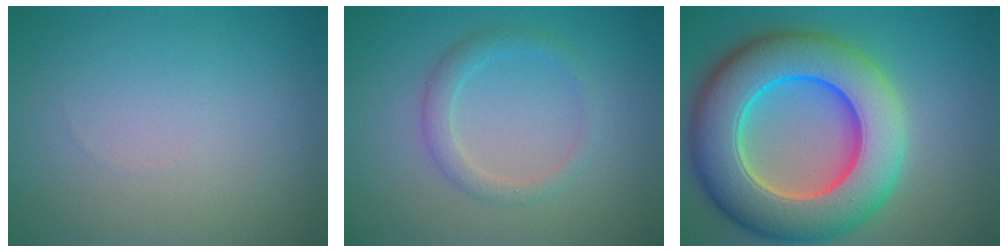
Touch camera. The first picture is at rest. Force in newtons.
{"total": 2.1, "press": 2.1, "slide": 0.1}
{"total": 13.2, "press": 13.1, "slide": 2.1}